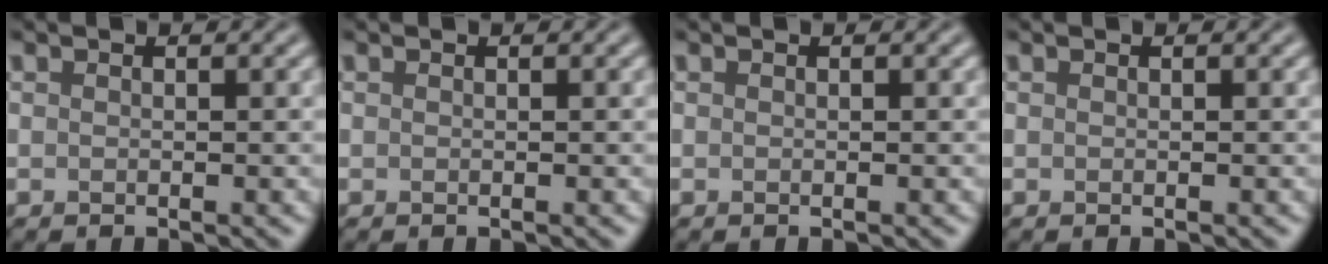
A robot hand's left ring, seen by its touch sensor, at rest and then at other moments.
{"total": 0.0}
{"total": 0.0}
{"total": 0.0}